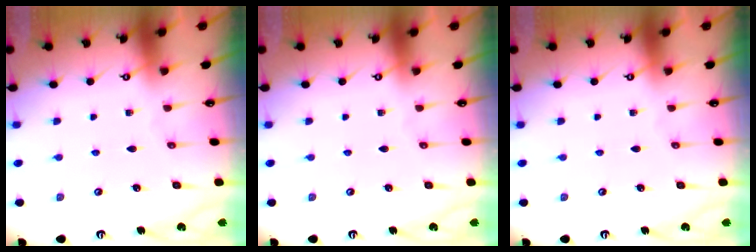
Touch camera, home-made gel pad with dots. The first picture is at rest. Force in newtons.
{"total": 0.0}
{"total": 0.0}